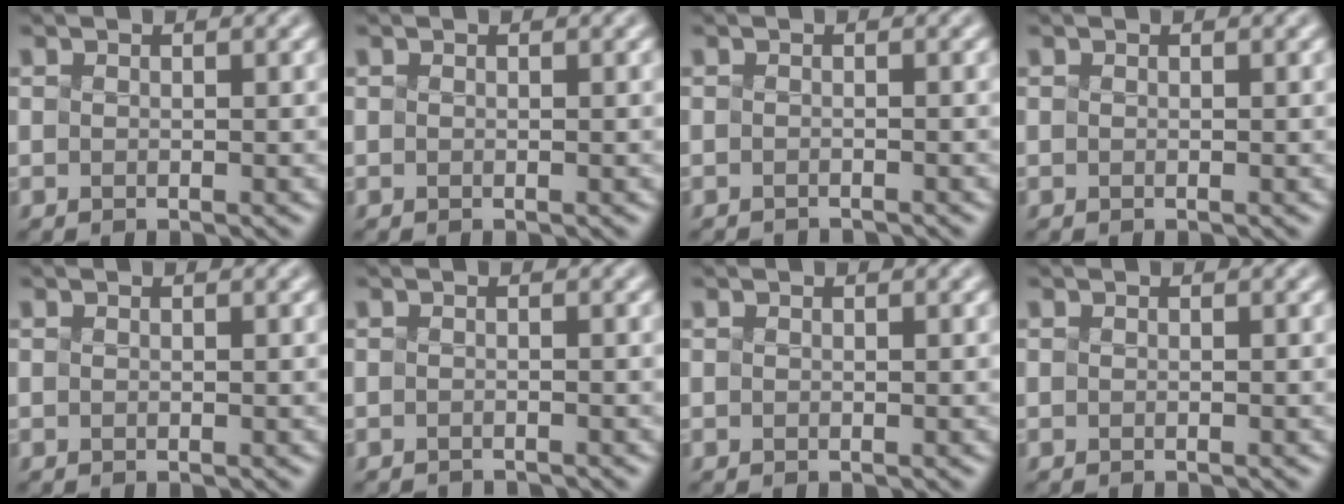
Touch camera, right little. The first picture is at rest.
{"total": 0.0}
{"total": 2.0, "force": [-2.0, 0.2, 0.3], "torque": [0.005, -0.009, -0.029]}
{"total": 0.0}
{"total": 0.0}
{"total": 1.7, "force": [-1.7, 0.1, 0.1], "torque": [0.006, -0.006, -0.026]}
{"total": 0.0}
{"total": 0.5, "force": [-0.5, 0.0, 0.1], "torque": [0.001, 0.000, -0.008]}